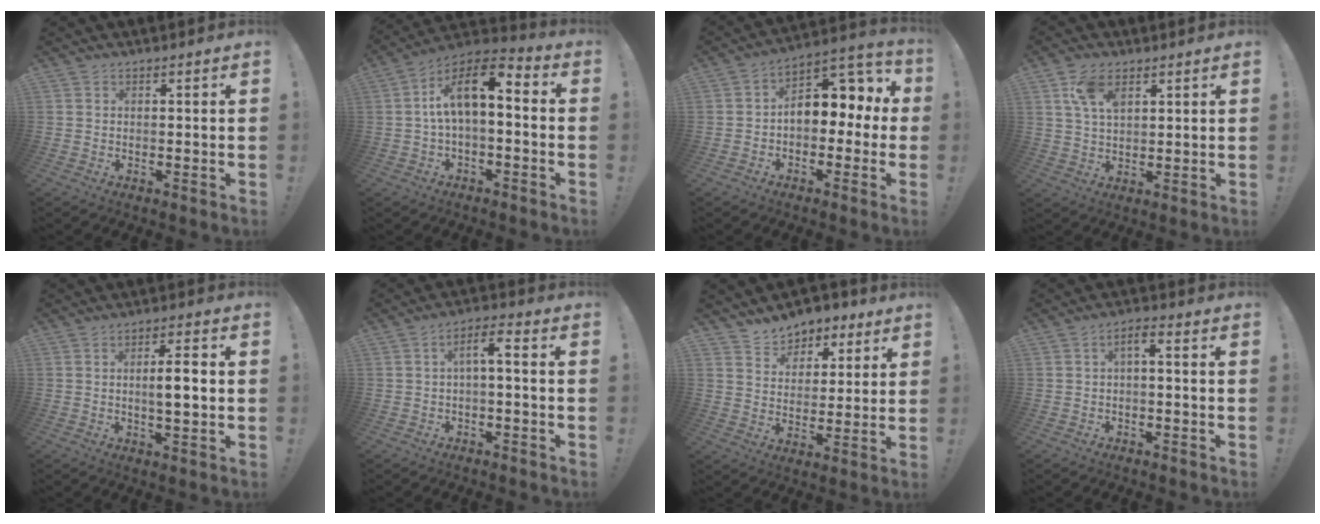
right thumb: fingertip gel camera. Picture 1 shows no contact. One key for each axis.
{"total": 11.9, "fx": 2.0, "fy": 5.1, "fz": 10.5, "tx": -0.171, "ty": 0.000, "tz": 0.032}
{"total": 9.7, "fx": 1.1, "fy": 7.2, "fz": 6.3, "tx": -0.072, "ty": -0.008, "tz": 0.021}
{"total": 8.3, "fx": 4.0, "fy": 4.7, "fz": 5.6, "tx": -0.099, "ty": -0.005, "tz": 0.077}
{"total": 6.3, "fx": -0.1, "fy": 1.3, "fz": 6.2, "tx": -0.095, "ty": 0.002, "tz": -0.008}
{"total": 5.4, "fx": -1.1, "fy": 1.7, "fz": 5.0, "tx": -0.083, "ty": 0.009, "tz": -0.023}
{"total": 7.8, "fx": 5.7, "fy": 5.3, "fz": 1.0, "tx": -0.006, "ty": -0.046, "tz": 0.111}
{"total": 3.2, "fx": -1.2, "fy": 0.9, "fz": 2.8, "tx": -0.059, "ty": 0.001, "tz": -0.023}